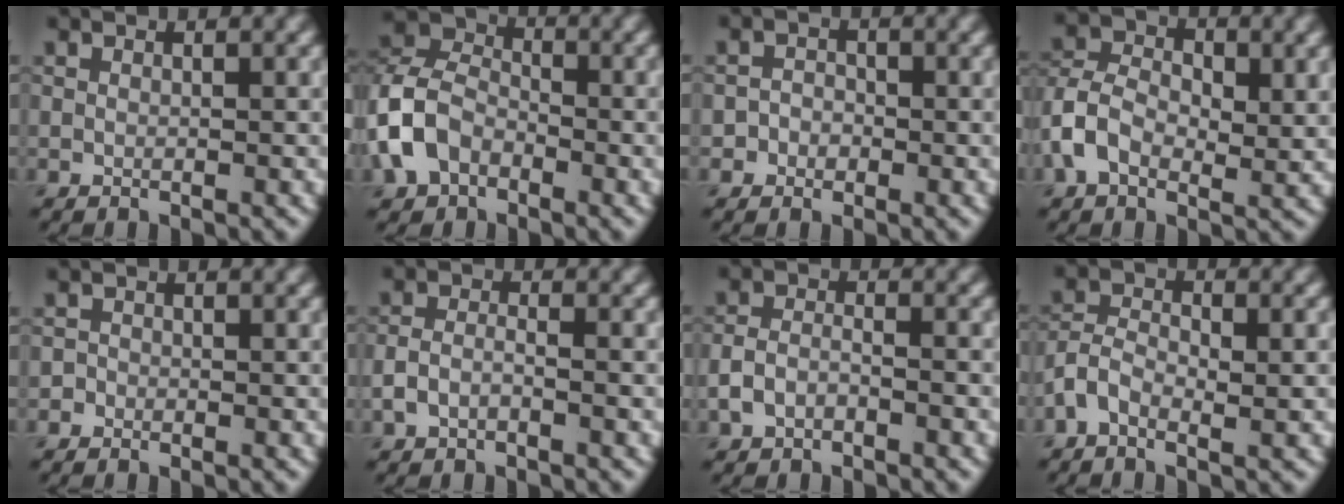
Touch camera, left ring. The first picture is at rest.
{"total": 7.0, "force": [-2.7, 5.1, 4.0], "torque": [-0.089, 0.007, -0.069]}
{"total": 1.4, "force": [-0.5, 1.2, 0.3], "torque": [0.010, 0.003, -0.017]}
{"total": 5.9, "force": [-0.7, 4.0, 4.3], "torque": [-0.077, 0.012, -0.024]}
{"total": 0.6, "force": [-0.4, 0.5, 0.0], "torque": [0.004, -0.001, -0.009]}
{"total": 1.8, "force": [-1.0, 1.0, 1.2], "torque": [-0.022, 0.004, -0.023]}
{"total": 2.2, "force": [-1.3, 1.3, 1.2], "torque": [-0.022, 0.005, -0.031]}
{"total": 3.7, "force": [-1.3, 2.0, 2.8], "torque": [-0.057, 0.007, -0.032]}